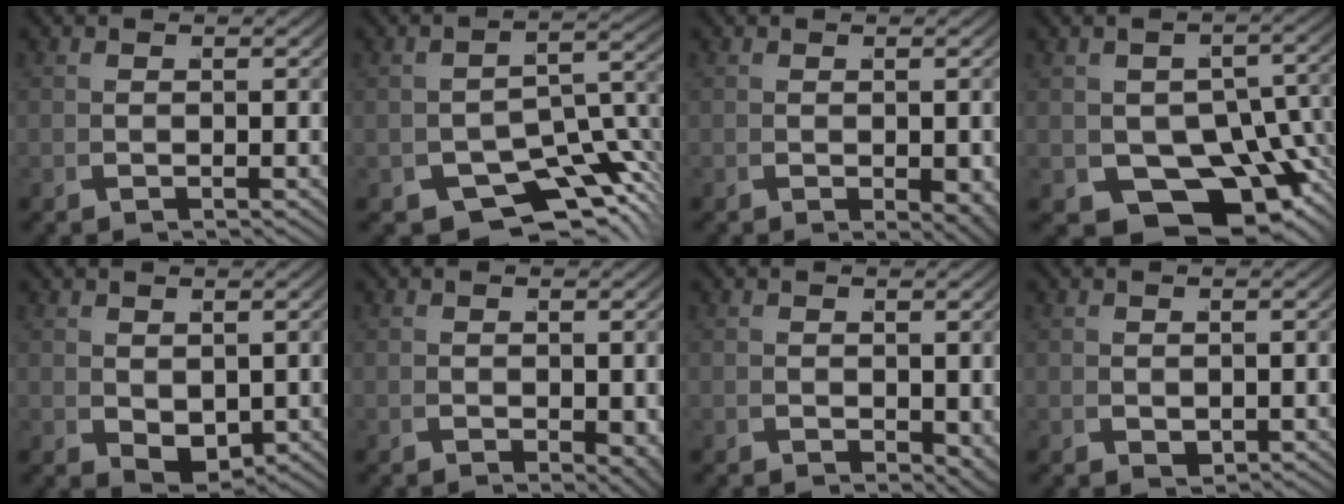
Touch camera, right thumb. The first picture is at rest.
{"total": 9.6, "force": [-5.6, 4.7, 6.1], "torque": [-0.088, -0.028, -0.068]}
{"total": 2.7, "force": [-0.4, 1.4, 2.3], "torque": [-0.028, -0.013, 0.002]}
{"total": 13.9, "force": [-6.4, 9.2, 8.3], "torque": [-0.162, -0.084, -0.059]}
{"total": 2.9, "force": [0.4, 1.9, 2.1], "torque": [-0.041, -0.020, 0.027]}
{"total": 2.3, "force": [-0.1, 1.3, 1.9], "torque": [-0.021, -0.013, 0.010]}
{"total": 2.0, "force": [0.2, 1.2, 1.6], "torque": [-0.013, -0.012, 0.017]}
{"total": 1.1, "force": [0.2, 0.8, 0.7], "torque": [-0.015, -0.011, 0.018]}